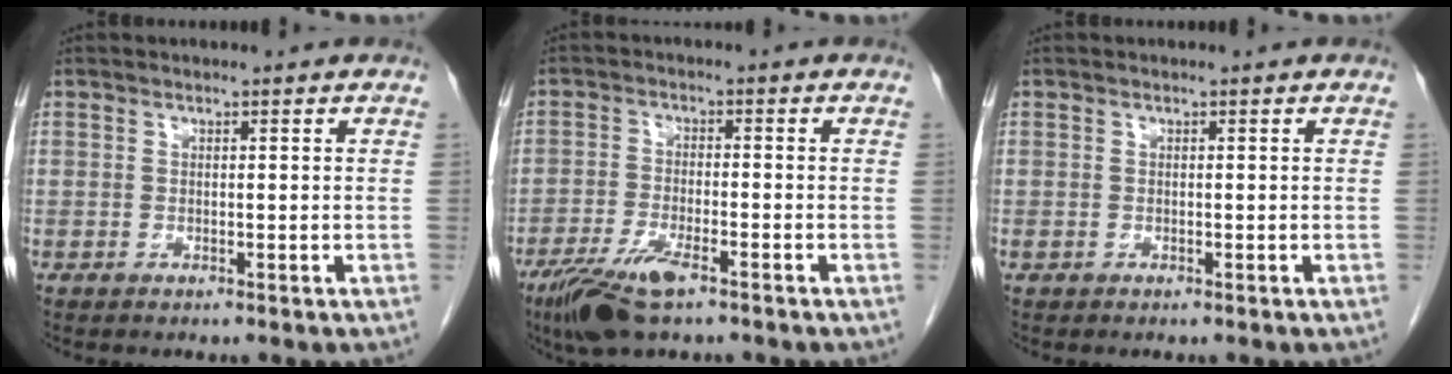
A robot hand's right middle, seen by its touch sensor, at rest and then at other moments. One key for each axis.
{"total": 7.7, "fx": -5.0, "fy": 1.7, "fz": 5.6, "tx": -0.111, "ty": -0.014, "tz": -0.088}
{"total": 0.0}